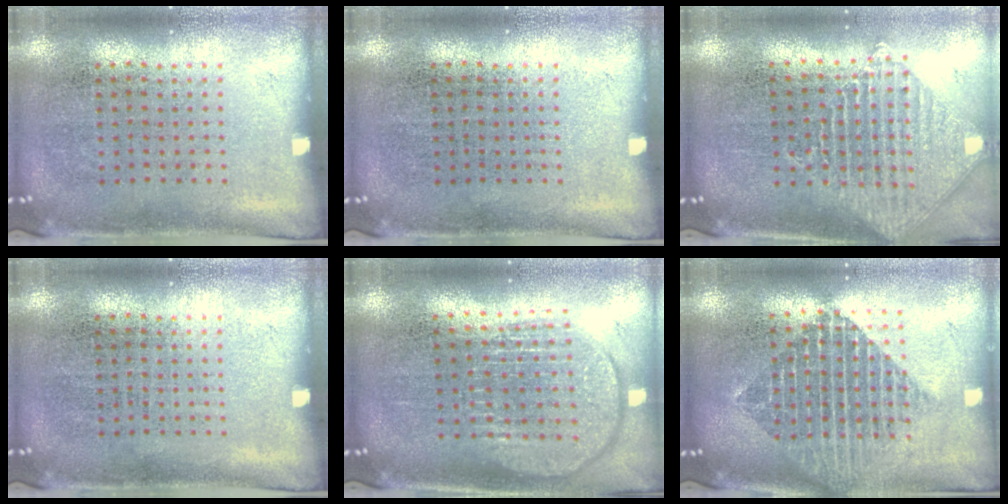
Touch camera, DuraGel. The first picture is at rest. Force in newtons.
{"total": 0.0}
{"total": 1.5, "press": 1.3, "slide": 0.6}
{"total": 0.0}
{"total": 1.9, "press": 1.6, "slide": 1.0}
{"total": 2.2, "press": 1.8, "slide": 1.3}